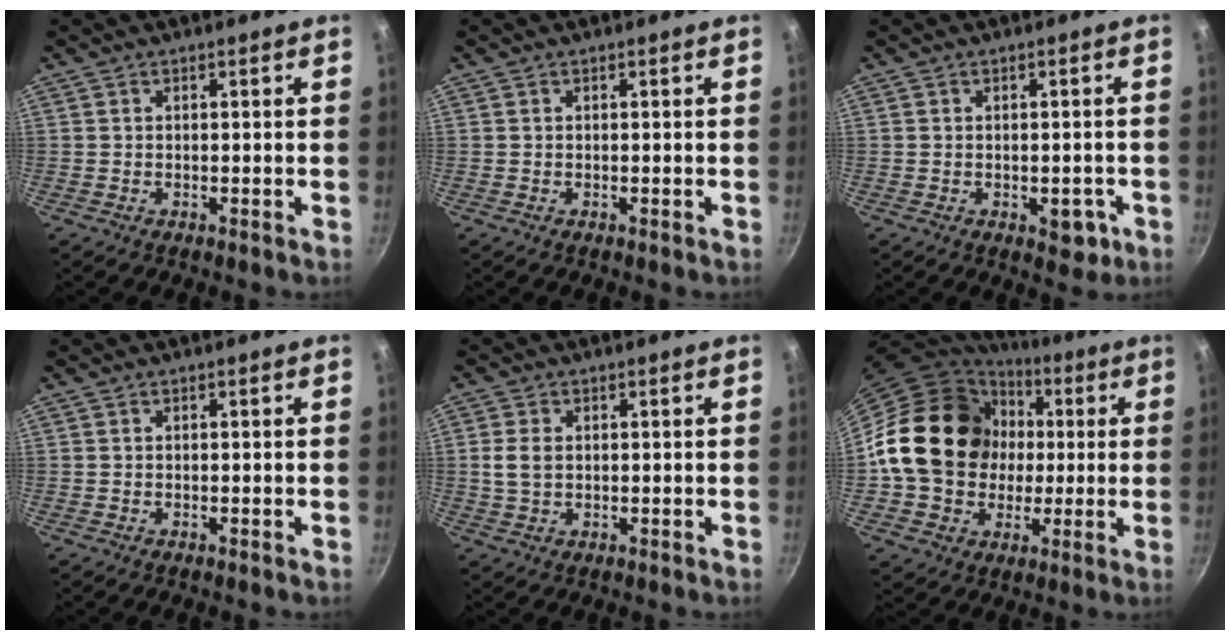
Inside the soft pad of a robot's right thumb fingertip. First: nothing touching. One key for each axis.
{"total": 0.0}
{"total": 4.2, "fx": -1.5, "fy": 2.4, "fz": 3.1, "tx": -0.019, "ty": 0.010, "tz": -0.013}
{"total": 0.0}
{"total": 4.0, "fx": 0.5, "fy": 2.8, "fz": 2.8, "tx": -0.055, "ty": 0.003, "tz": 0.010}
{"total": 21.2, "fx": 1.6, "fy": 17.9, "fz": 11.1, "tx": -0.173, "ty": 0.026, "tz": 0.035}